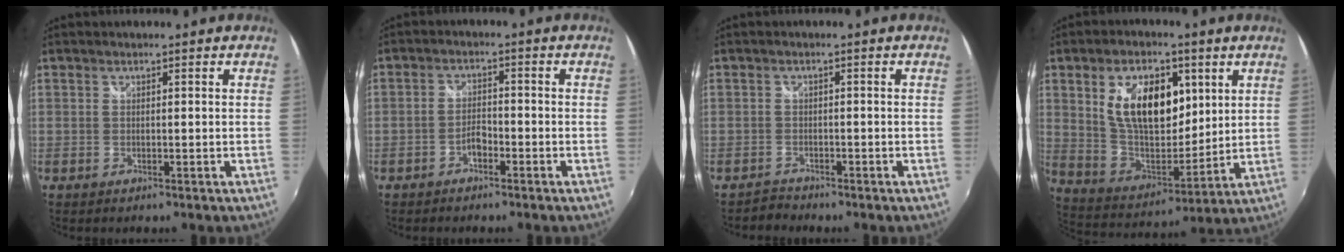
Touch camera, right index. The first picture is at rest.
{"total": 2.7, "force": [-1.9, 1.1, 1.6], "torque": [-0.036, 0.006, -0.035]}
{"total": 2.2, "force": [-1.9, 1.1, -0.4], "torque": [0.001, 0.006, -0.035]}
{"total": 16.4, "force": [5.6, 9.0, 12.5], "torque": [-0.223, 0.004, 0.112]}